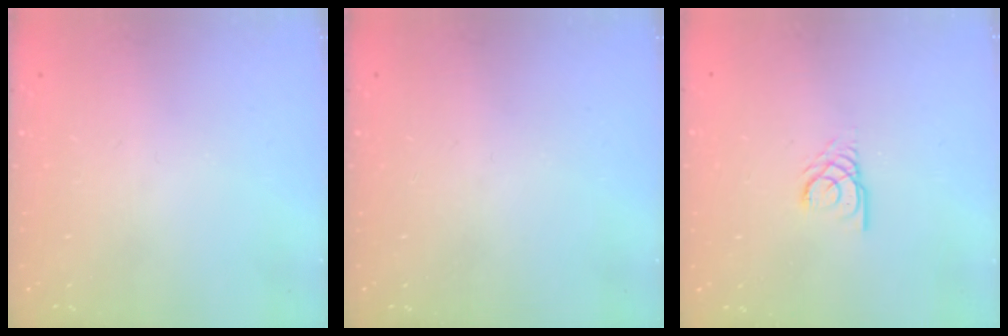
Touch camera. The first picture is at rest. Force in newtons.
{"total": 0.0}
{"total": 2.7, "press": 2.7, "slide": 0.2}